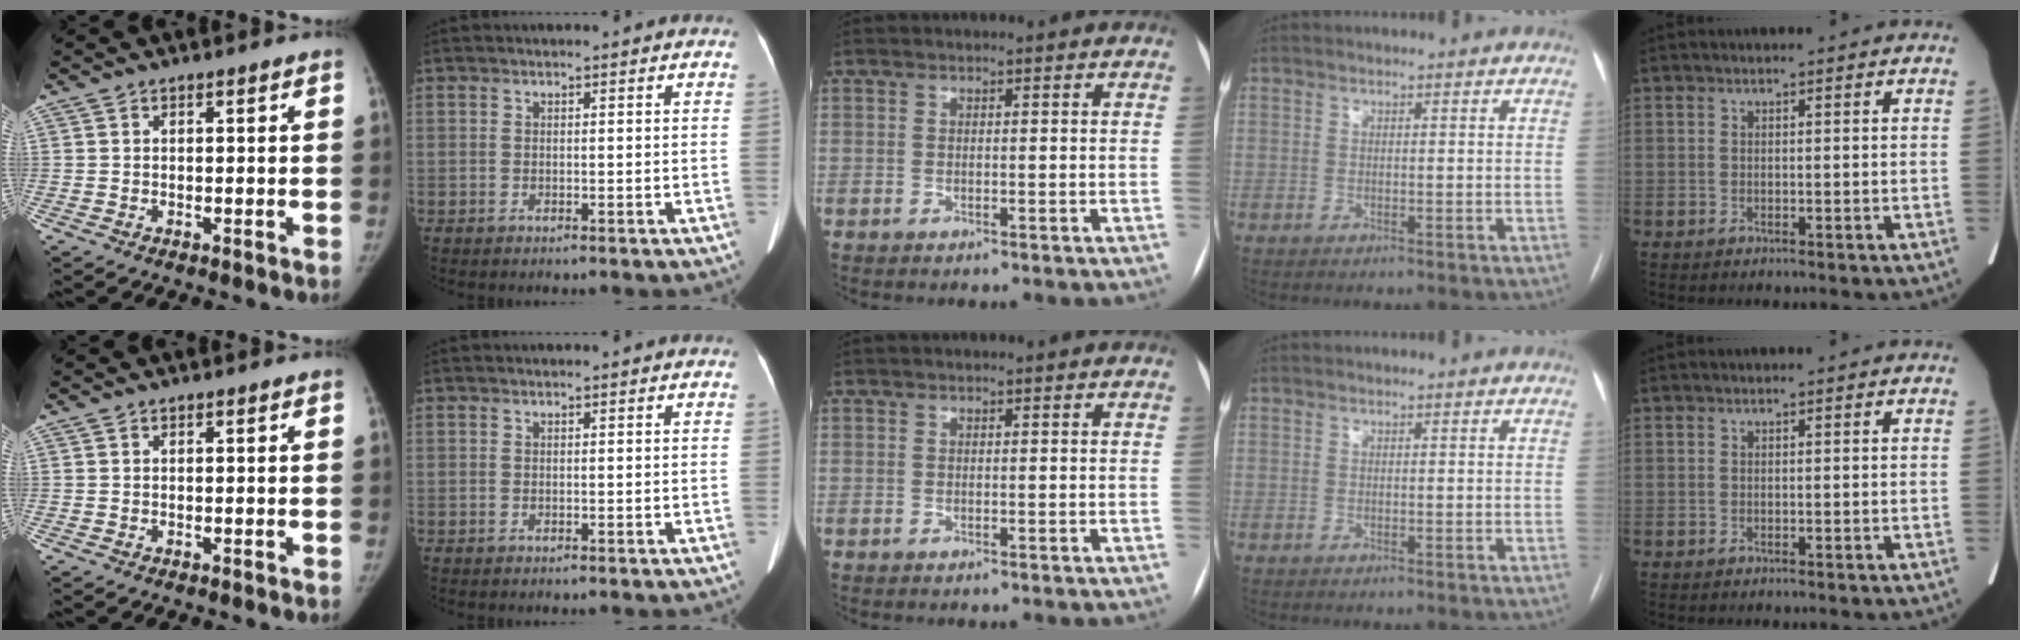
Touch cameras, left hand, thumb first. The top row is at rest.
{}